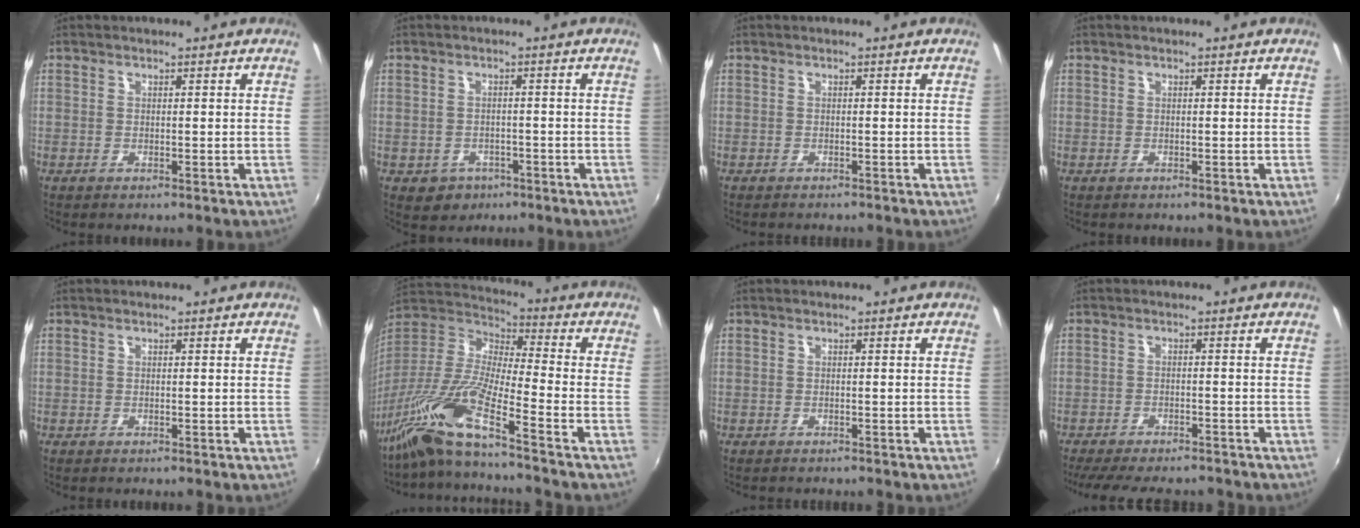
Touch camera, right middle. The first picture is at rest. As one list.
[{"total": 4.7, "force": [-2.1, 4.0, 1.3], "torque": [-0.037, -0.002, -0.023]}, {"total": 1.5, "force": [-1.4, 0.4, 0.4], "torque": [-0.012, -0.010, -0.021]}, {"total": 0.0}, {"total": 0.0}, {"total": 15.1, "force": [-11.3, -0.4, 10.1], "torque": [-0.187, -0.025, -0.224]}, {"total": 1.3, "force": [-1.2, 0.4, 0.2], "torque": [-0.010, -0.008, -0.019]}, {"total": 13.3, "force": [-11.5, 3.6, 5.8], "torque": [-0.126, -0.025, -0.169]}]